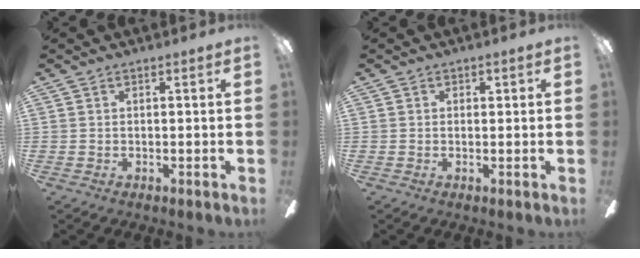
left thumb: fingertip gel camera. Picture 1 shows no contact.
{"total": 0.7, "force": [-0.1, 0.6, 0.3], "torque": [-0.007, 0.005, -0.002]}